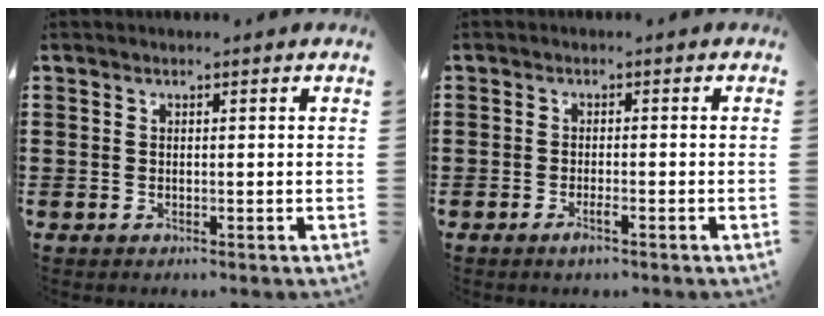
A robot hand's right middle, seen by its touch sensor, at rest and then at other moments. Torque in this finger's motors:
{"motor_torque": [0.57, -0.23, 0.02, 0.04]}